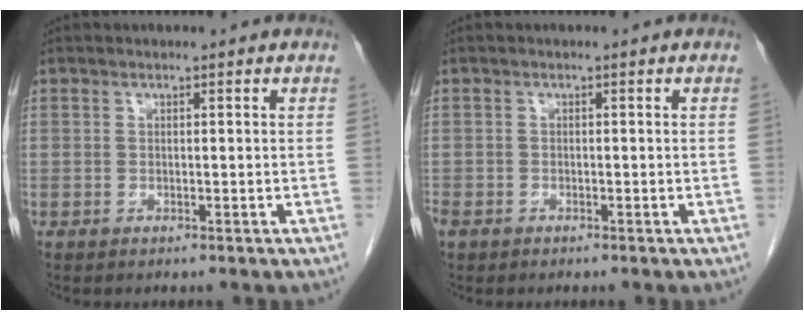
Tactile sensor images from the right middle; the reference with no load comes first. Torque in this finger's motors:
{"motor_torque": [1.04, -1.10, 1.05, 0.21]}